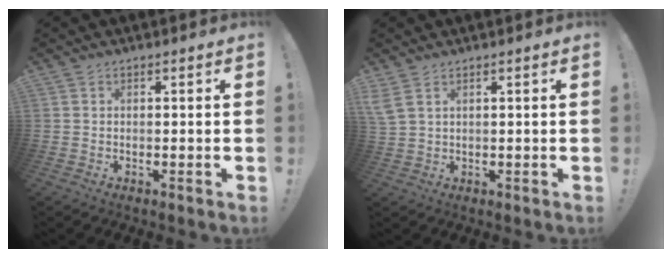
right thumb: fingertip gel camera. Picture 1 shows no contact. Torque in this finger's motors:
{"motor_torque": [0.00, 0.00, 0.02, 0.01, 0.00]}